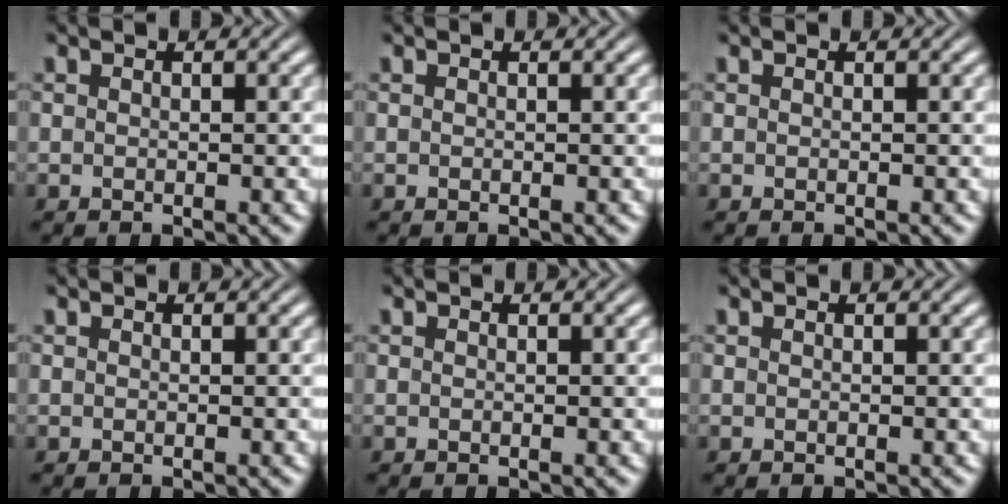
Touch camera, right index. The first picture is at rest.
{"total": 0.0}
{"total": 0.0}
{"total": 0.0}
{"total": 0.0}
{"total": 0.0}